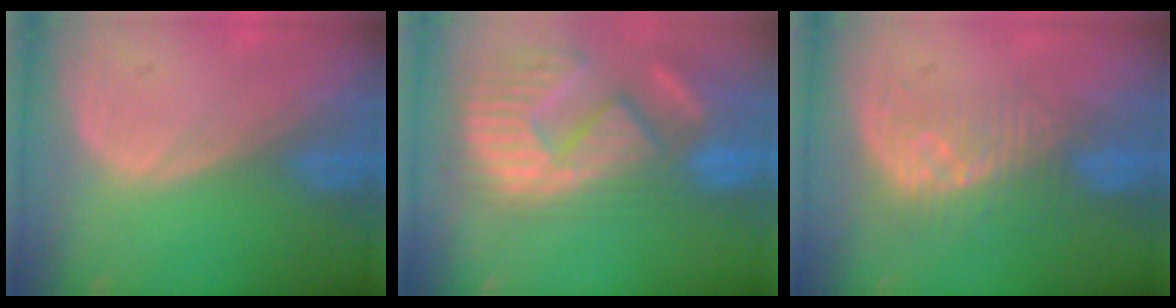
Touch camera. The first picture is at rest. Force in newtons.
{"total": 14.0, "press": 12.1, "slide": 7.1}
{"total": 8.3, "press": 7.3, "slide": 4.0}